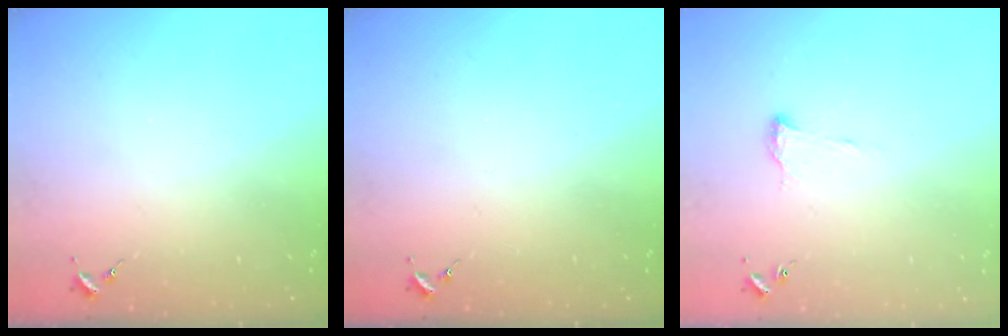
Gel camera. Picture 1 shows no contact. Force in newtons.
{"total": 0.0}
{"total": 6.9, "press": 6.9, "slide": 0.6}